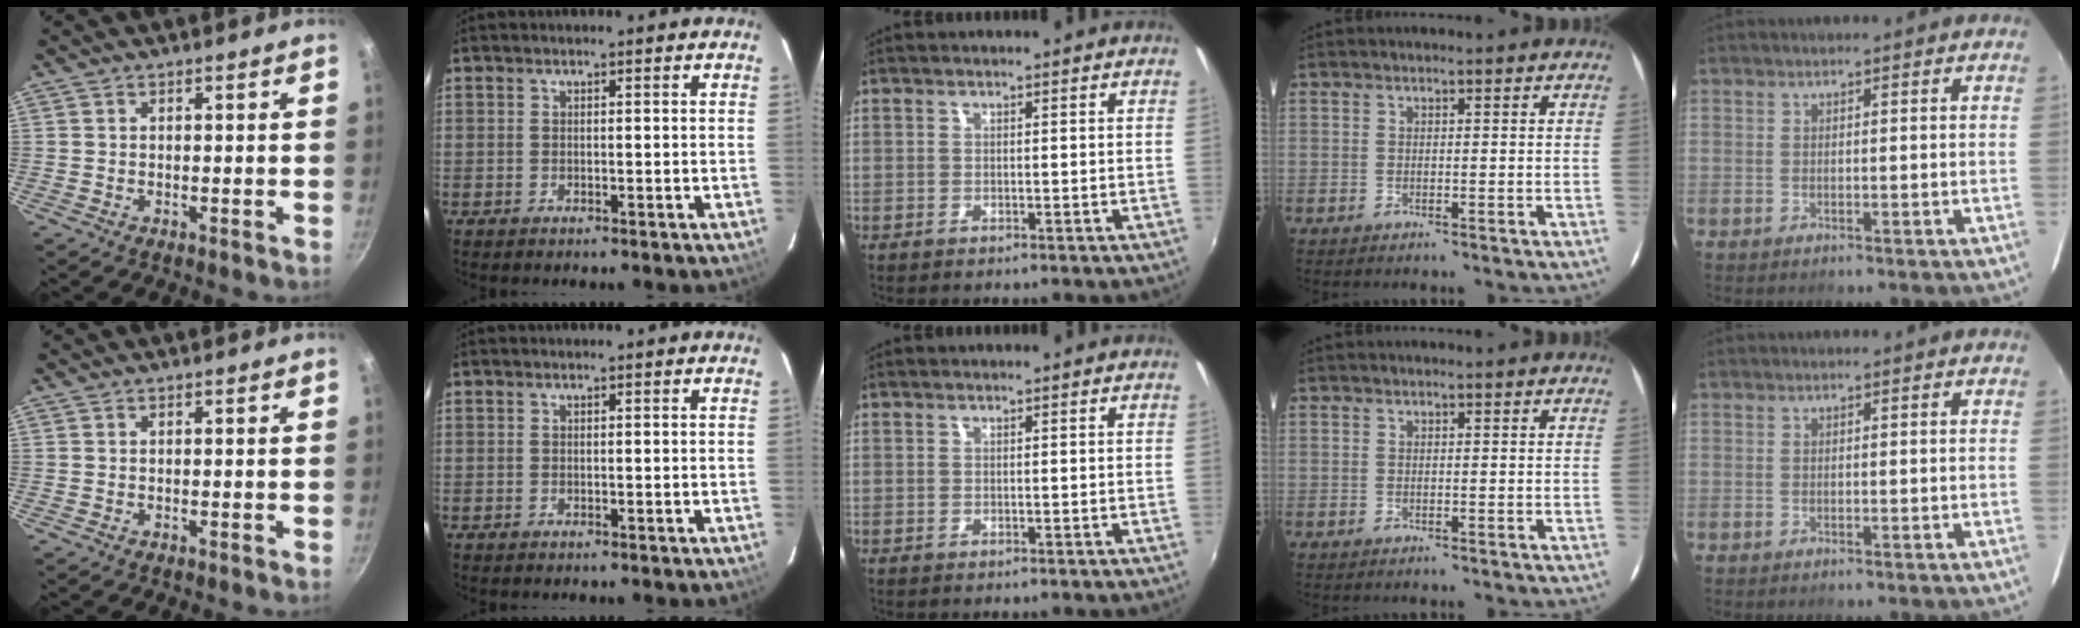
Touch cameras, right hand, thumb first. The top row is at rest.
{}